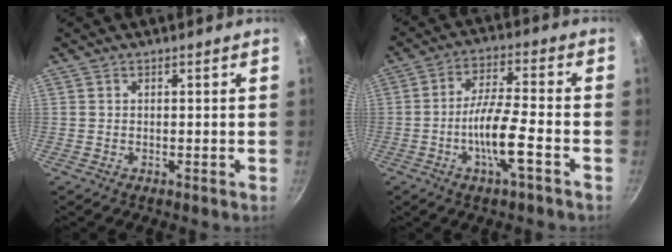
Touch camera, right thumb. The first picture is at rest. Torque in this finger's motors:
{"motor_torque": [2.89, -0.21, 1.54, -1.22, 0.66]}